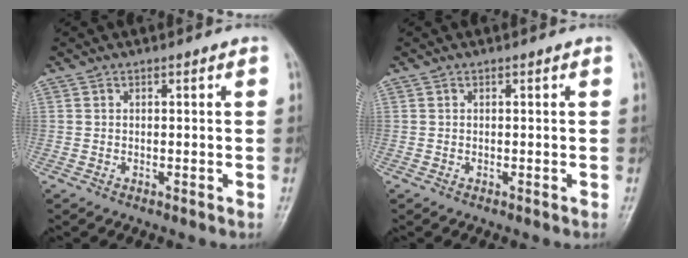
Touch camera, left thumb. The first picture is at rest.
{"total": 0.0}